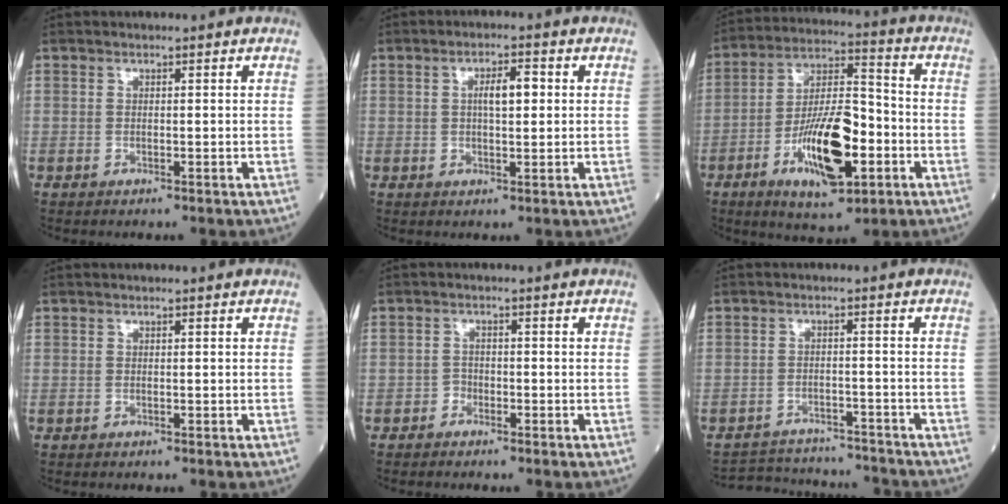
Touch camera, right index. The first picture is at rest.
{"total": 4.0, "force": [0.7, 1.1, 3.8], "torque": [-0.066, 0.007, 0.011]}
{"total": 14.6, "force": [-5.2, 4.4, 12.9], "torque": [-0.238, 0.001, -0.086]}
{"total": 0.0}
{"total": 1.3, "force": [-1.0, 0.9, -0.1], "torque": [0.010, 0.007, -0.024]}
{"total": 10.7, "force": [-10.5, 1.7, 1.2], "torque": [-0.019, 0.015, -0.146]}